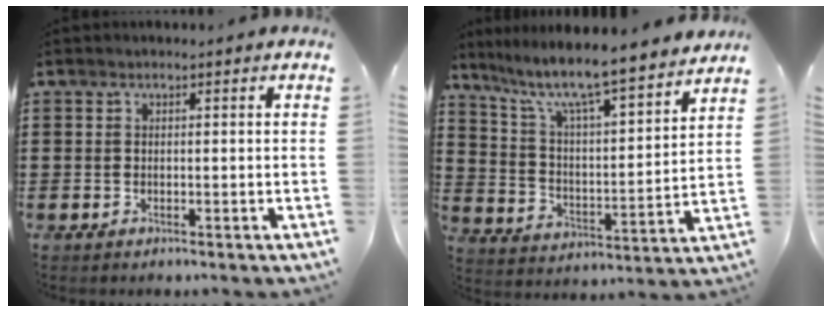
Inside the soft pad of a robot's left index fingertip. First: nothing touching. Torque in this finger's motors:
{"motor_torque": [1.07, -1.07, 1.00, 0.21]}